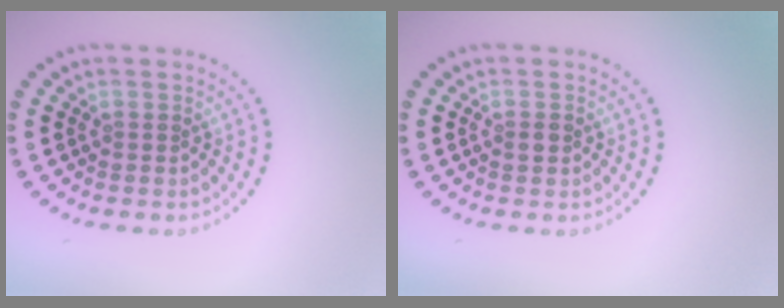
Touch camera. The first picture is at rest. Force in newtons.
{"total": 1.2, "press": 1.2, "slide": 0.1}